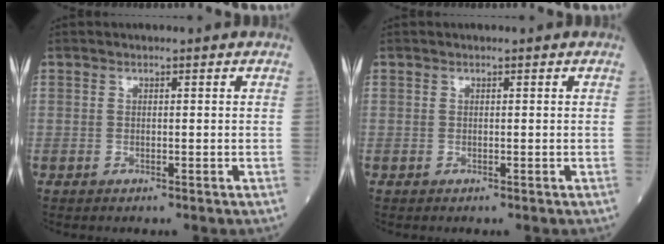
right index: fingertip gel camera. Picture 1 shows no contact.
{"total": 0.0}